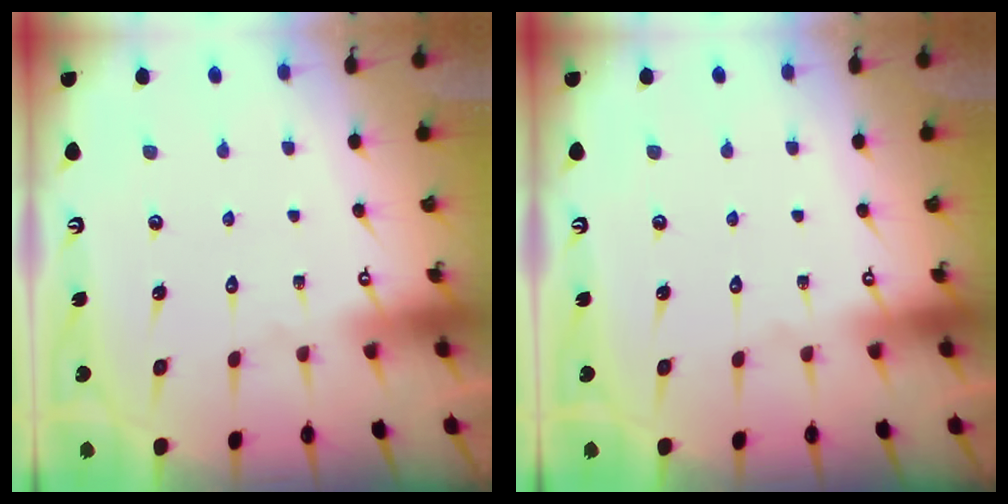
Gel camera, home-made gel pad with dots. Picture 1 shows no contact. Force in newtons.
{"total": 0.0}